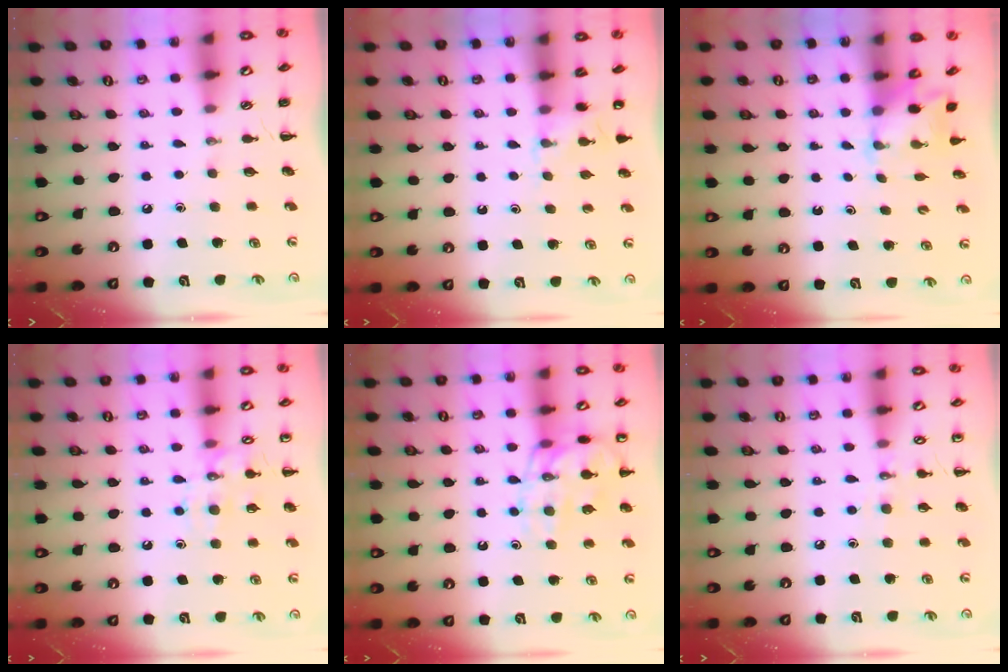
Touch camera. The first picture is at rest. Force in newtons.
{"total": 4.3, "press": 4.1, "slide": 1.4}
{"total": 2.0, "press": 1.9, "slide": 0.6}
{"total": 10.4, "press": 10.4, "slide": 0.7}
{"total": 14.0, "press": 13.9, "slide": 1.6}
{"total": 6.3, "press": 6.0, "slide": 1.6}